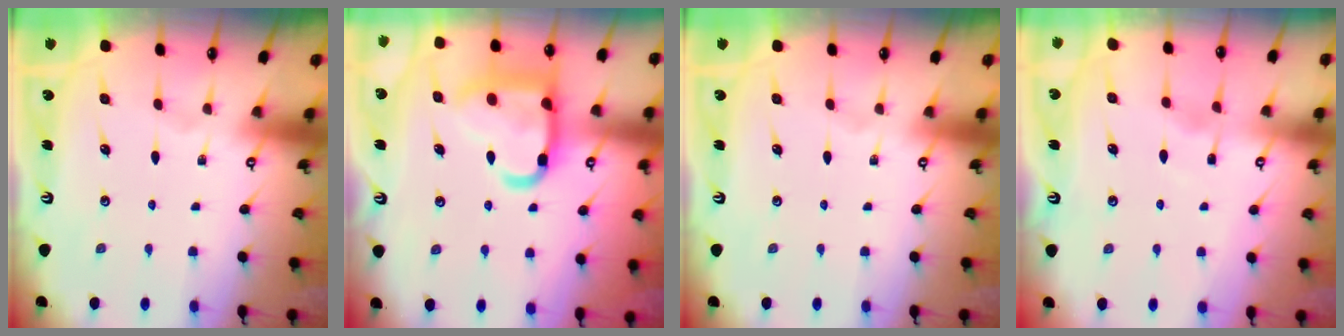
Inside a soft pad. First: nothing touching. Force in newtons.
{"total": 19.3, "press": 19.2, "slide": 1.9}
{"total": 0.0}
{"total": 3.6, "press": 3.6, "slide": 0.4}